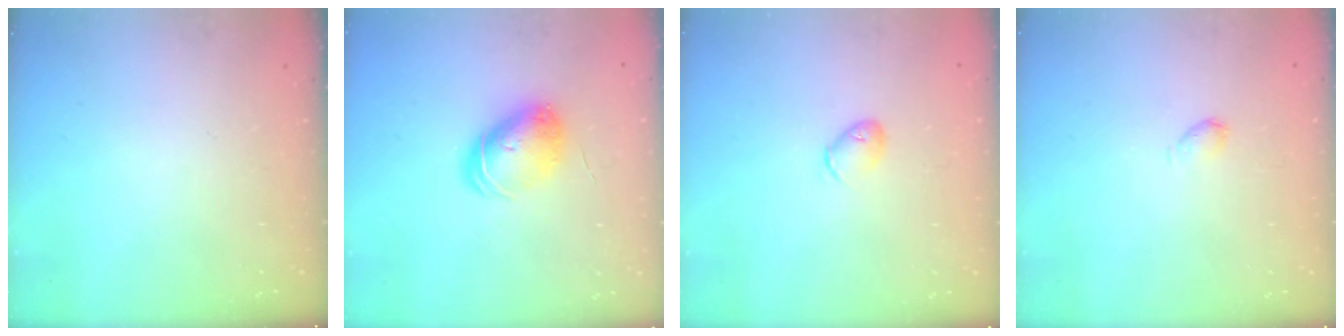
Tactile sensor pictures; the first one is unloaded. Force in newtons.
{"total": 9.0, "press": 9.0, "slide": 0.7}
{"total": 5.7, "press": 5.6, "slide": 1.0}
{"total": 2.8, "press": 2.8, "slide": 0.5}